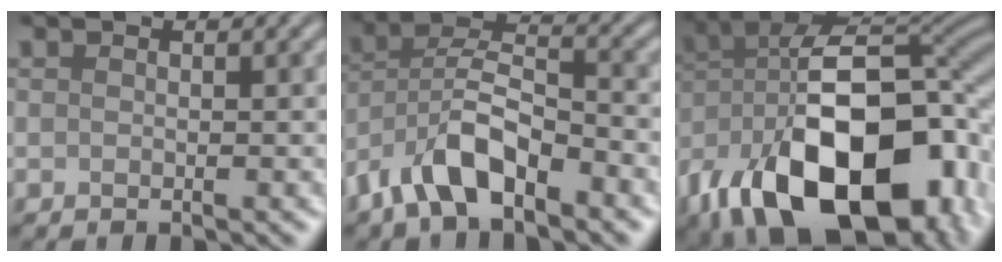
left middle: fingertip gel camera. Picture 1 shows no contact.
{"total": 7.1, "force": [-4.5, 2.7, 4.8], "torque": [-0.085, 0.013, -0.090]}
{"total": 19.3, "force": [-8.3, 10.7, 13.7], "torque": [-0.218, -0.012, -0.129]}